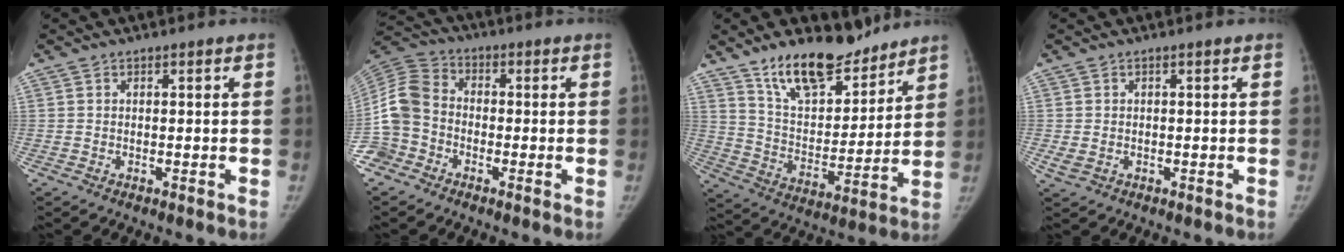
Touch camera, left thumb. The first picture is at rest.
{"total": 10.9, "force": [-3.5, 9.0, 5.0], "torque": [-0.102, 0.036, -0.079]}
{"total": 16.8, "force": [12.9, 6.9, 8.2], "torque": [-0.089, -0.081, 0.227]}
{"total": 2.0, "force": [-0.2, 1.3, 1.5], "torque": [-0.034, 0.000, 0.001]}